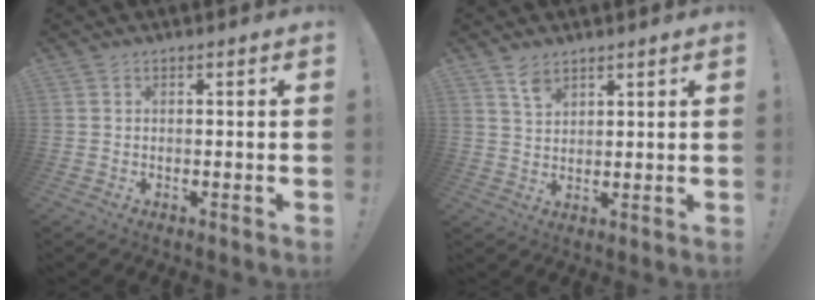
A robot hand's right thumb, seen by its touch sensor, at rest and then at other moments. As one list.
[{"total": 4.7, "force": [3.5, 2.5, 1.8], "torque": [-0.028, -0.022, 0.066]}]